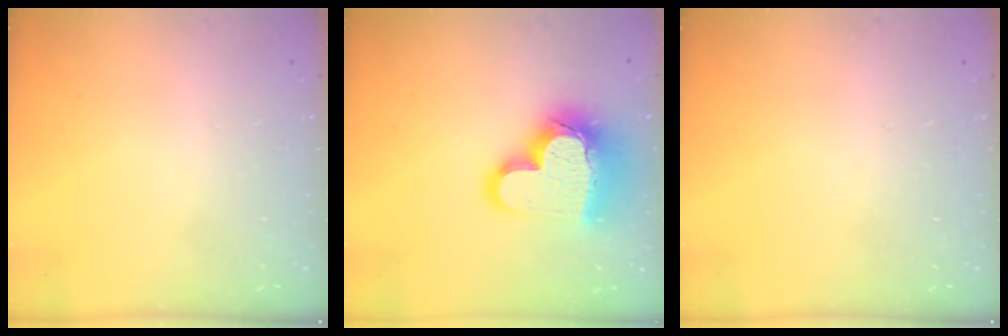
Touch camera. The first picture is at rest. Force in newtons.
{"total": 19.2, "press": 19.0, "slide": 2.4}
{"total": 0.0}